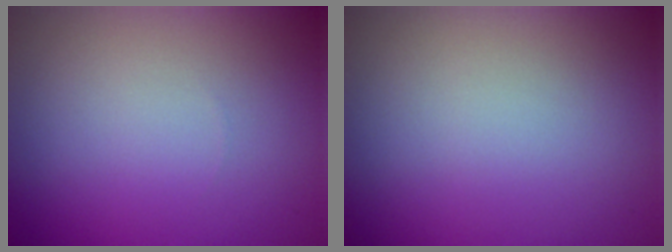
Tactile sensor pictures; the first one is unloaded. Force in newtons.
{"total": 0.0}